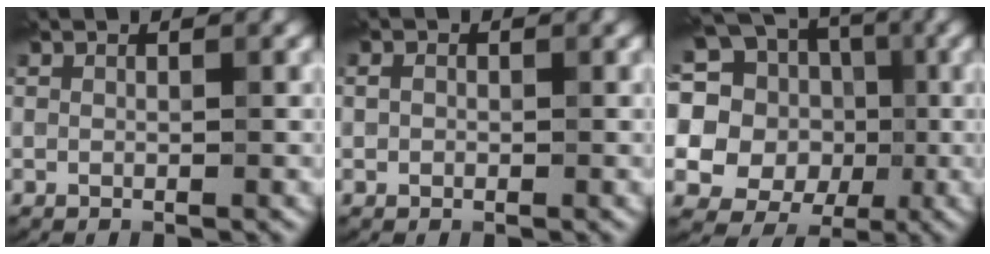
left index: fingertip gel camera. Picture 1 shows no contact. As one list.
[{"total": 0.9, "force": [-0.1, 0.8, 0.3], "torque": [-0.004, -0.002, -0.006]}, {"total": 17.5, "force": [4.4, 15.7, 6.4], "torque": [-0.161, 0.026, 0.042]}]